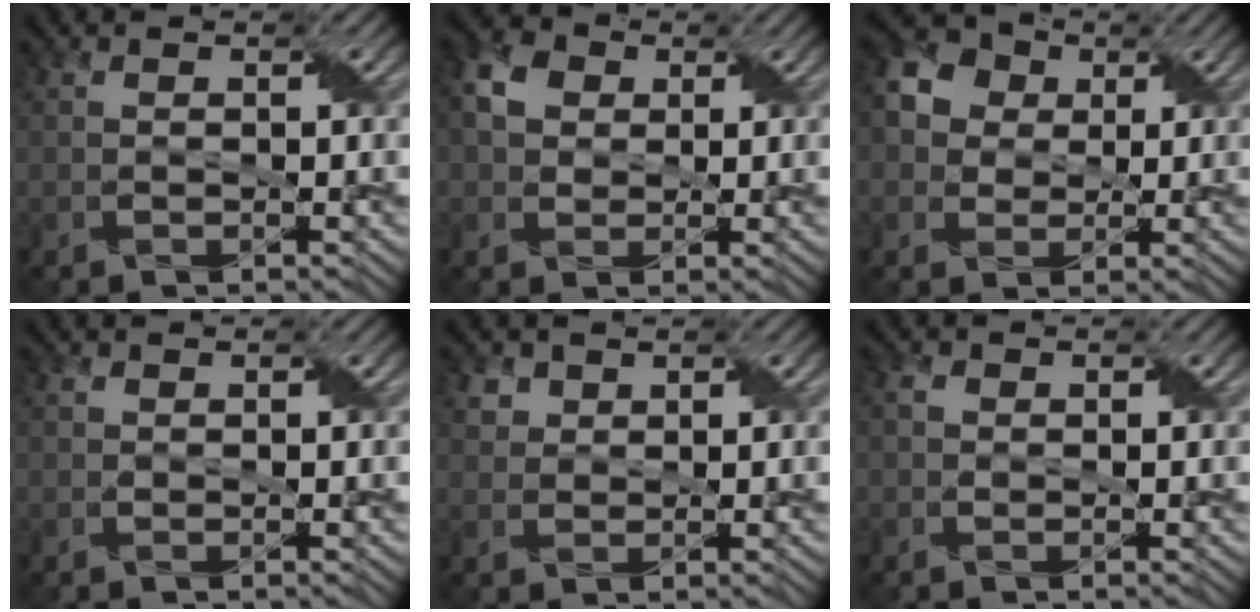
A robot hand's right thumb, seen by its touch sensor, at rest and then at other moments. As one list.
[{"total": 5.3, "force": [1.3, 4.2, 2.8], "torque": [-0.075, 0.013, 0.017]}, {"total": 8.4, "force": [2.4, 7.1, 3.8], "torque": [-0.115, 0.036, 0.025]}, {"total": 0.6, "force": [0.2, 0.6, 0.2], "torque": [-0.008, 0.001, 0.001]}, {"total": 2.4, "force": [1.5, 1.8, 0.6], "torque": [-0.022, -0.007, 0.037]}, {"total": 1.3, "force": [0.0, 1.1, 0.7], "torque": [-0.016, 0.003, -0.004]}]